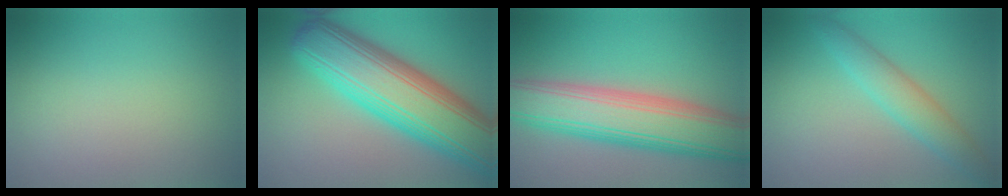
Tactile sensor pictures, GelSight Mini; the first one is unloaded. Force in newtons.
{"total": 12.6, "press": 12.6, "slide": 0.4}
{"total": 10.1, "press": 10.1, "slide": 0.4}
{"total": 3.4, "press": 3.4, "slide": 0.2}